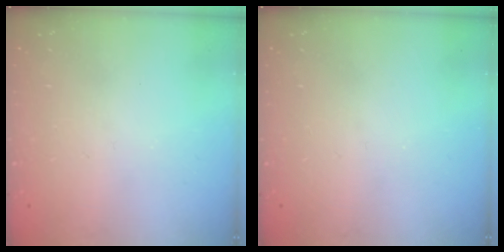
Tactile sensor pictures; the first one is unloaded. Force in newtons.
{"total": 0.0}